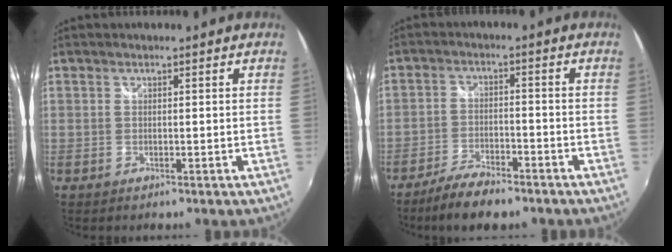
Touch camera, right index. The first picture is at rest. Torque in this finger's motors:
{"motor_torque": [0.53, -0.49, 0.17, 0.06]}